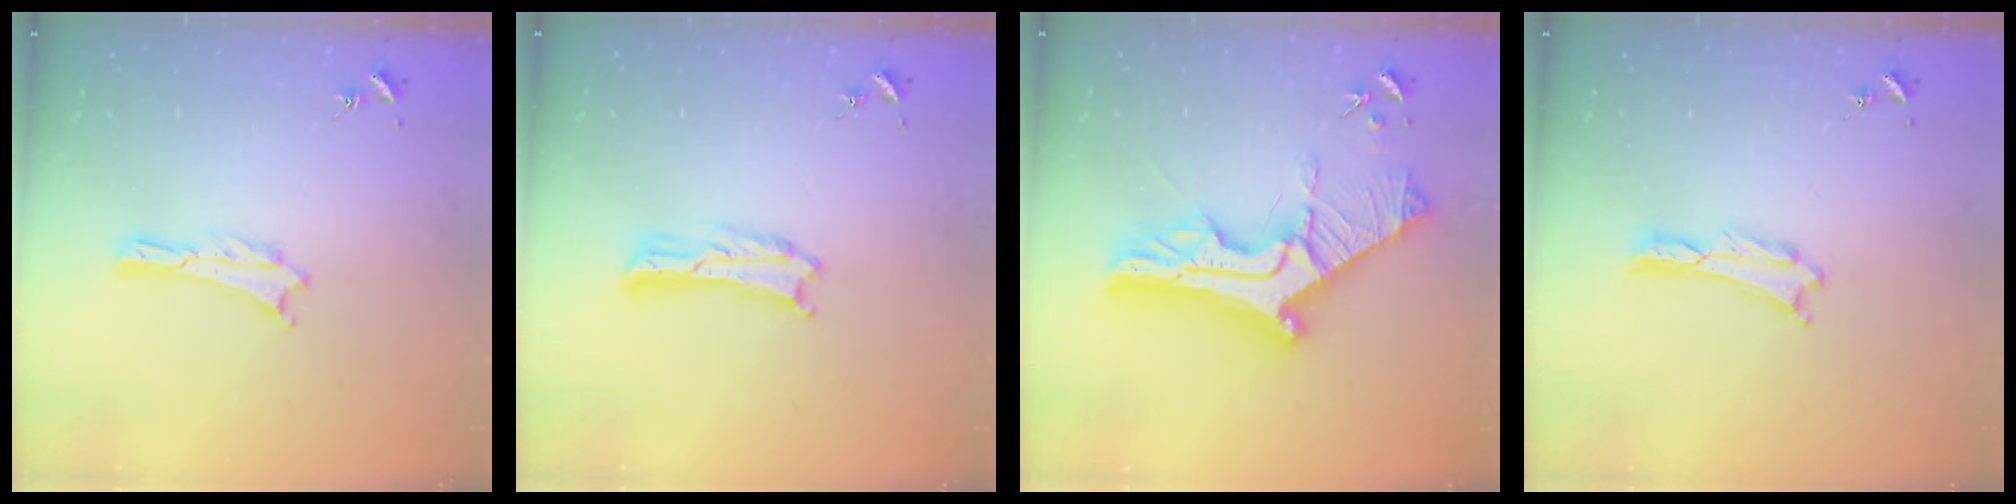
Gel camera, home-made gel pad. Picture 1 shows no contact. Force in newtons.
{"total": 1.0, "press": 1.0, "slide": 0.2}
{"total": 13.9, "press": 13.9, "slide": 1.2}
{"total": 0.0}